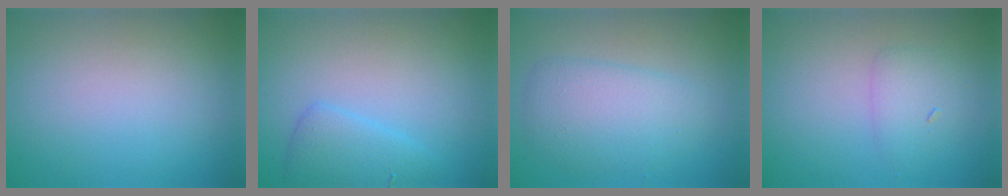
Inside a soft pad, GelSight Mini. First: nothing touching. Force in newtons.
{"total": 2.6, "press": 2.6, "slide": 0.2}
{"total": 3.9, "press": 3.9, "slide": 0.0}
{"total": 1.7, "press": 1.7, "slide": 0.1}